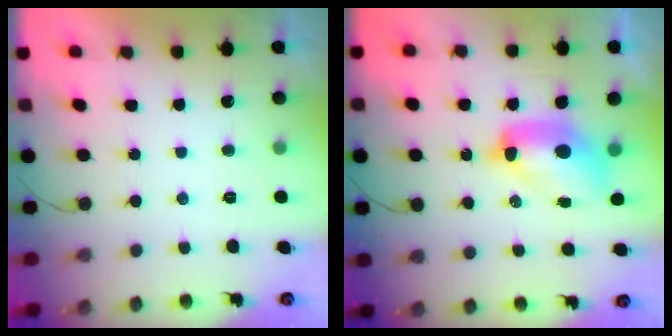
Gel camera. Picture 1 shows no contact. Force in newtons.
{"total": 11.1, "press": 11.0, "slide": 1.2}